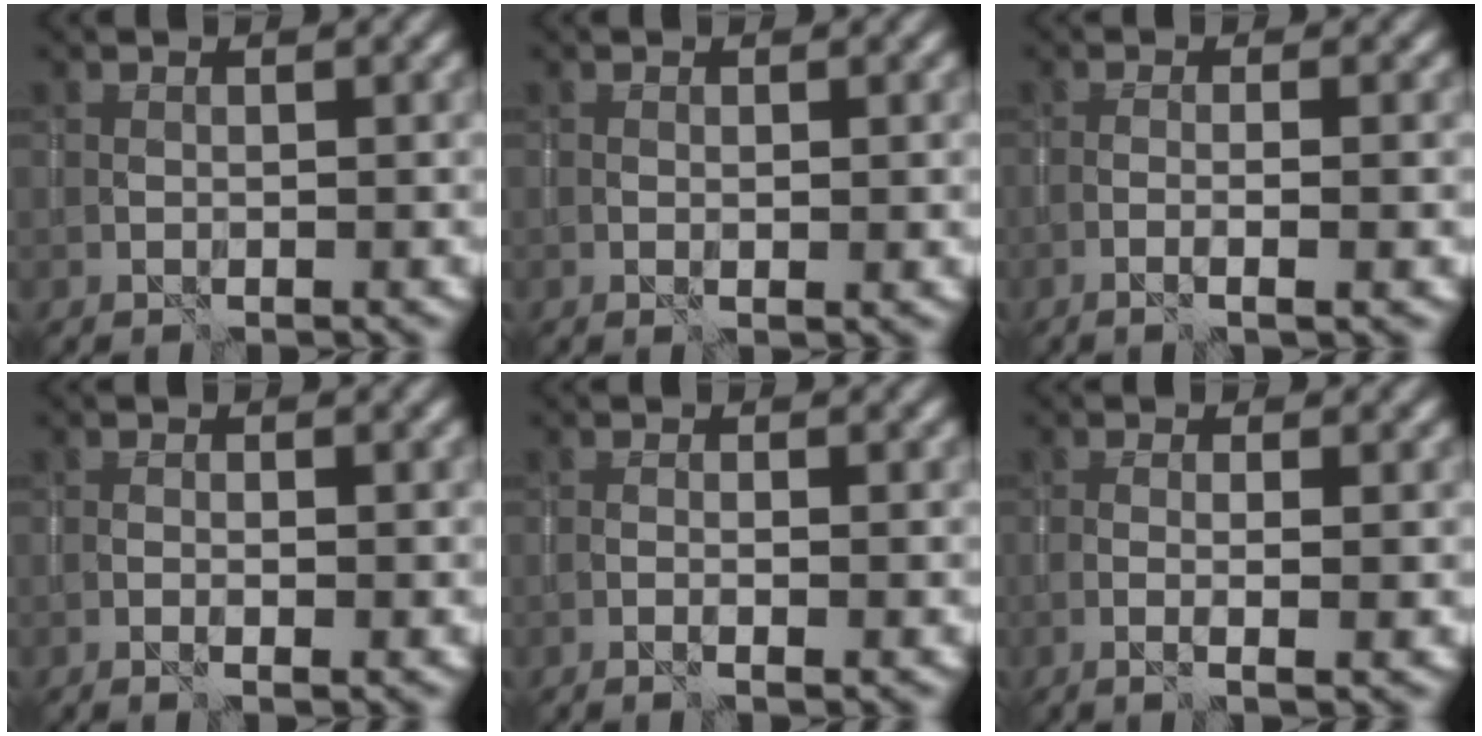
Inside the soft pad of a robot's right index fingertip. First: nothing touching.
{"total": 1.0, "force": [0.0, 0.1, 1.0], "torque": [-0.017, 0.000, 0.000]}
{"total": 2.7, "force": [-0.9, 0.3, 2.5], "torque": [-0.038, 0.006, -0.024]}
{"total": 1.4, "force": [-0.3, 0.2, 1.3], "torque": [-0.021, 0.002, -0.006]}
{"total": 1.3, "force": [-0.4, -0.1, 1.2], "torque": [-0.023, 0.002, -0.009]}
{"total": 2.7, "force": [-0.5, 0.4, 2.7], "torque": [-0.046, 0.000, -0.013]}